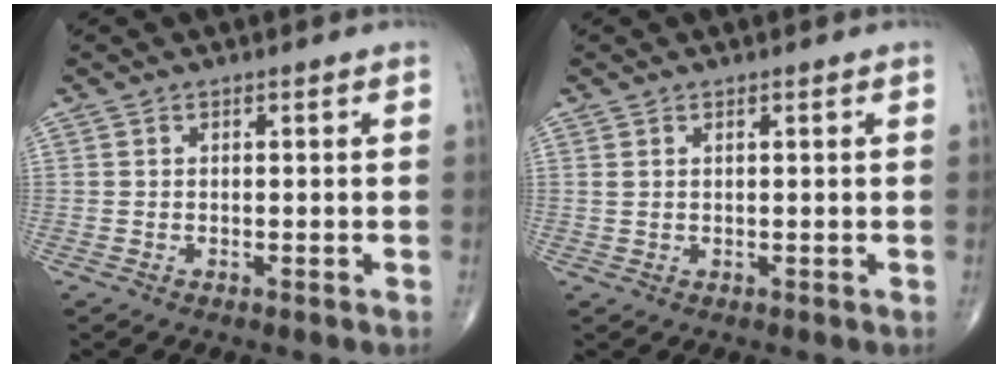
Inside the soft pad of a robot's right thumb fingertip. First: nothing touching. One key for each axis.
{"total": 0.6, "fx": 0.4, "fy": 0.1, "fz": 0.4, "tx": -0.013, "ty": 0.007, "tz": 0.010}